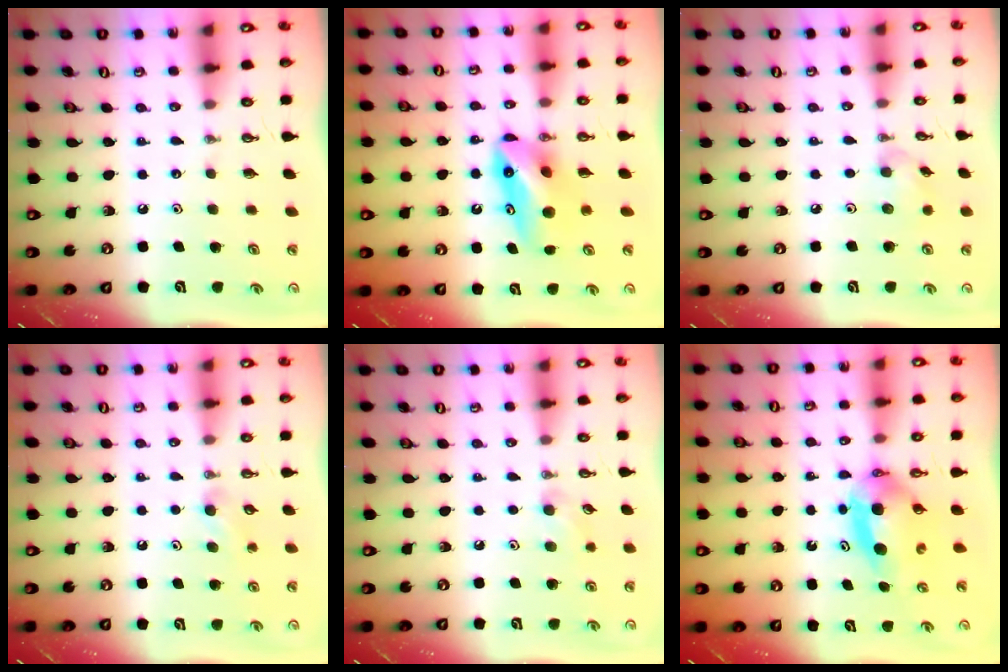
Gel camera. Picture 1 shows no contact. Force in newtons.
{"total": 10.7, "press": 8.6, "slide": 6.3}
{"total": 7.0, "press": 7.0, "slide": 0.5}
{"total": 3.6, "press": 3.4, "slide": 1.2}
{"total": 6.1, "press": 6.0, "slide": 1.4}
{"total": 6.1, "press": 5.6, "slide": 2.2}